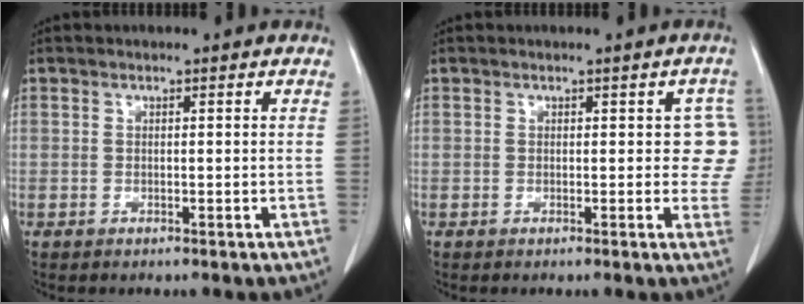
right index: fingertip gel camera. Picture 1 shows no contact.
{"total": 4.7, "force": [0.8, 2.7, 3.8], "torque": [-0.014, 0.011, 0.003]}